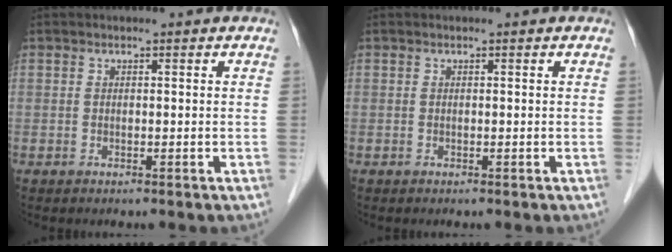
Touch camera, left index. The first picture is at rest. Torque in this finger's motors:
{"motor_torque": [0.02, -0.05, 0.01, 0.01]}